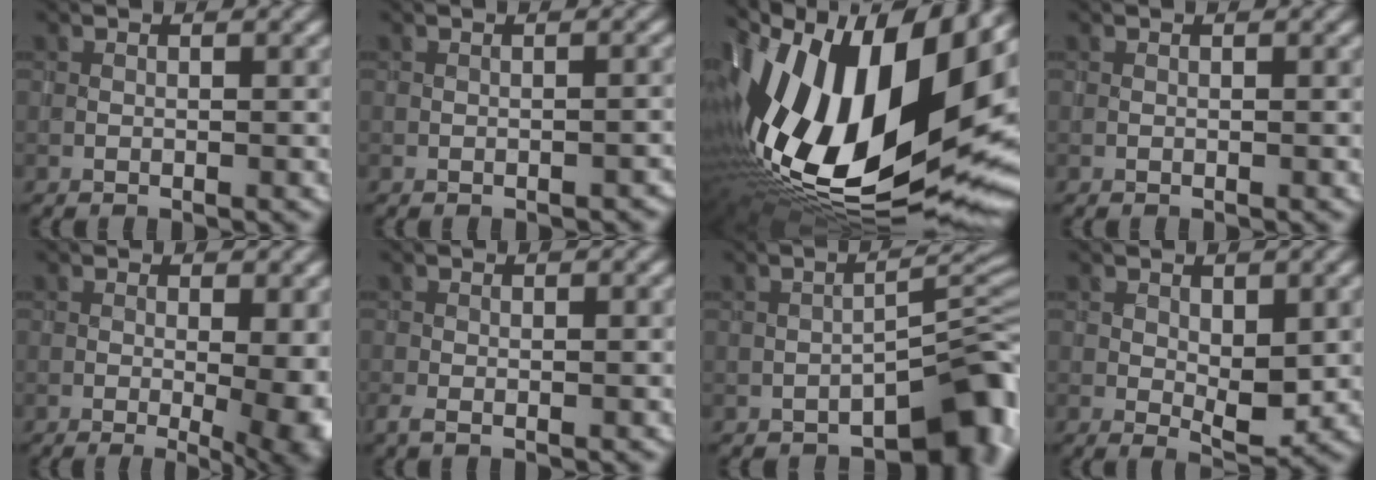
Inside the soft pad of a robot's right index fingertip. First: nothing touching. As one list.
[{"total": 1.3, "force": [-1.0, 0.6, 0.6], "torque": [-0.010, 0.003, -0.007]}, {"total": 20.3, "force": [1.0, 10.0, 17.7], "torque": [-0.323, -0.013, 0.018]}, {"total": 0.0}, {"total": 7.4, "force": [-1.2, 3.1, 6.7], "torque": [-0.052, 0.001, -0.016]}, {"total": 1.3, "force": [-0.9, 0.3, 0.8], "torque": [-0.020, -0.007, -0.021]}, {"total": 7.0, "force": [-4.3, 3.0, 4.7], "torque": [-0.037, 0.012, -0.067]}, {"total": 3.1, "force": [0.3, 1.7, 2.5], "torque": [-0.042, -0.009, 0.010]}]